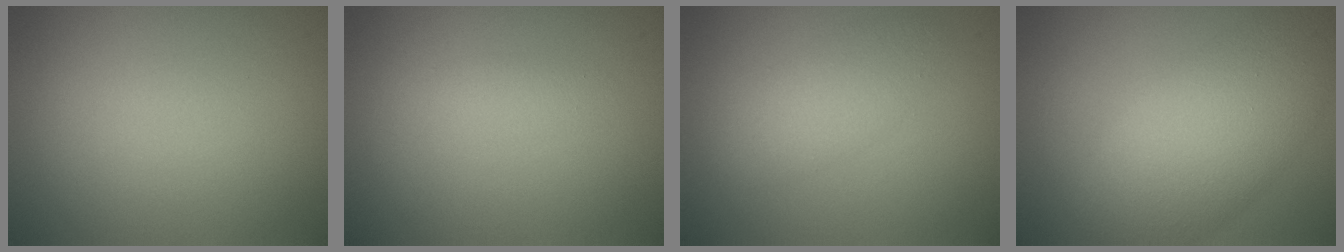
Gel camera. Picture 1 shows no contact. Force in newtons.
{"total": 0.9, "press": 0.9, "slide": 0.0}
{"total": 2.6, "press": 2.6, "slide": 0.1}
{"total": 7.2, "press": 7.2, "slide": 0.4}